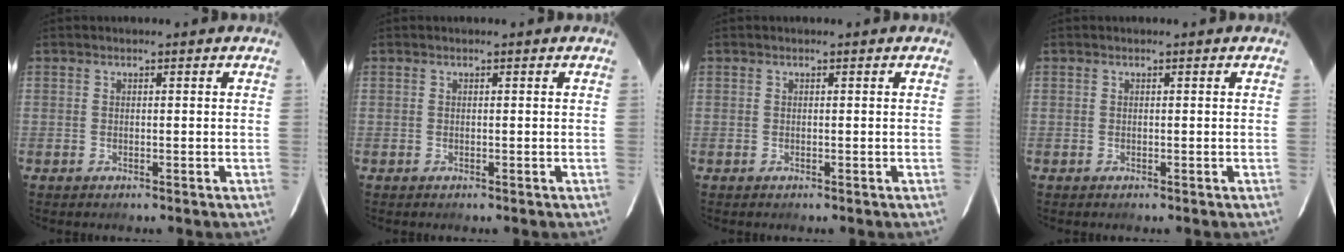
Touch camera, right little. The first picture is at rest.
{"total": 0.0}
{"total": 0.0}
{"total": 0.0}